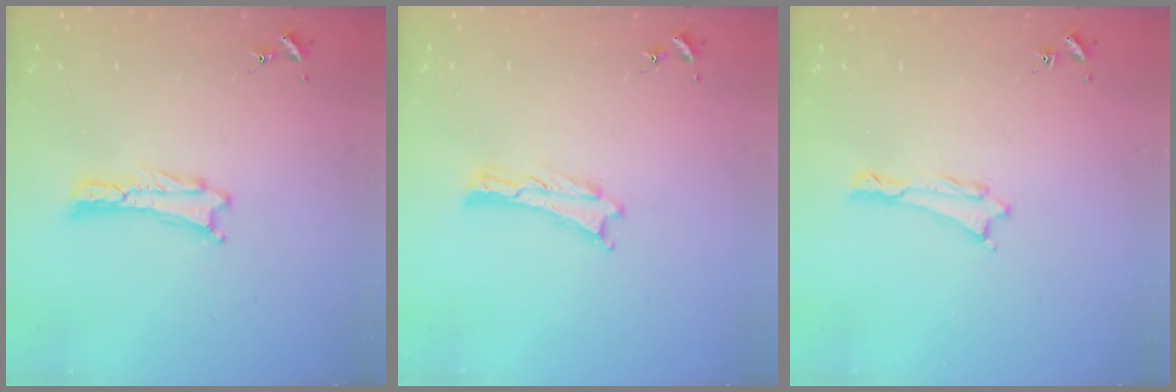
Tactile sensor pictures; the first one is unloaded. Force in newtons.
{"total": 0.0}
{"total": 0.6, "press": 0.5, "slide": 0.2}